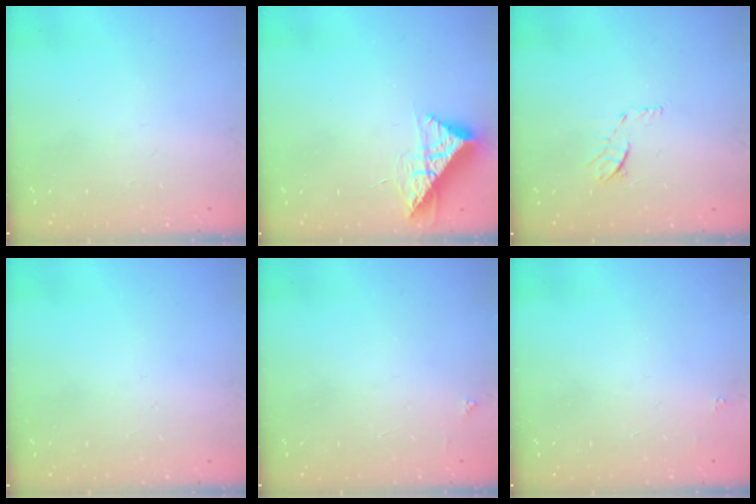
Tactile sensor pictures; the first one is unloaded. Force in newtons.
{"total": 10.4, "press": 10.4, "slide": 0.7}
{"total": 5.7, "press": 5.6, "slide": 0.8}
{"total": 0.0}
{"total": 2.0, "press": 2.0, "slide": 0.3}
{"total": 1.6, "press": 1.5, "slide": 0.2}